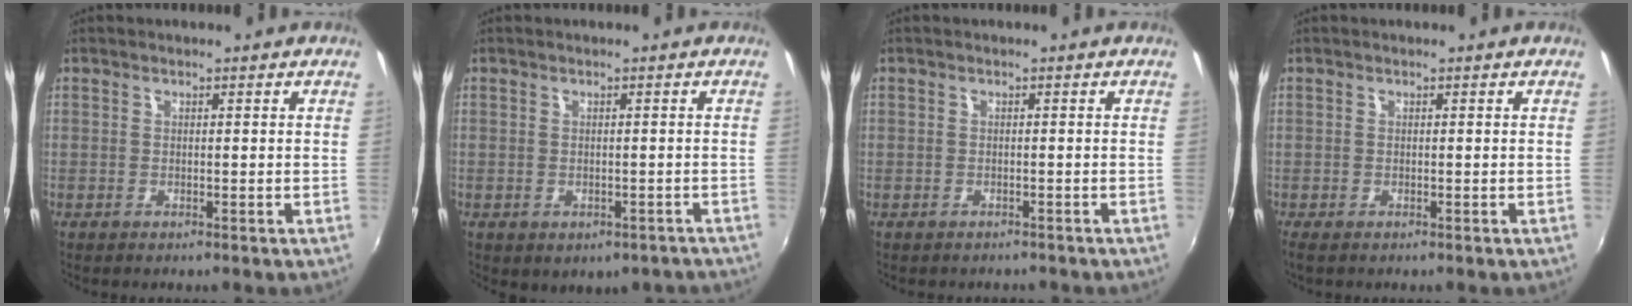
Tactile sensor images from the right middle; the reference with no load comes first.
{"total": 4.9, "force": [-3.0, 3.3, 2.1], "torque": [-0.039, -0.004, -0.021]}
{"total": 1.6, "force": [-1.1, 1.2, 0.0], "torque": [-0.005, 0.003, -0.013]}
{"total": 0.9, "force": [-0.5, 0.4, 0.6], "torque": [-0.014, -0.005, -0.008]}